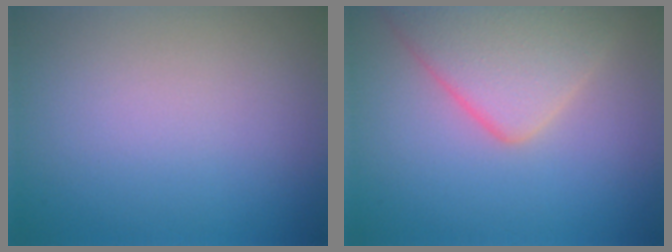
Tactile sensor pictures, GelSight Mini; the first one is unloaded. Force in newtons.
{"total": 6.3, "press": 6.3, "slide": 0.3}